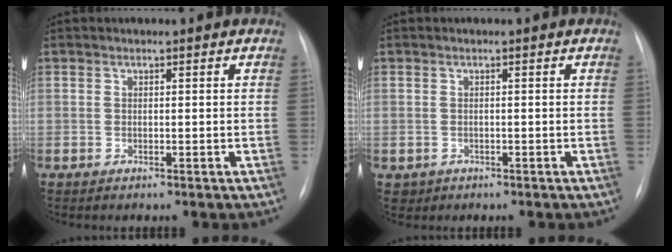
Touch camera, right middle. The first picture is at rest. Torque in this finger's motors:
{"motor_torque": [-0.36, -0.44, -0.01, -0.01]}